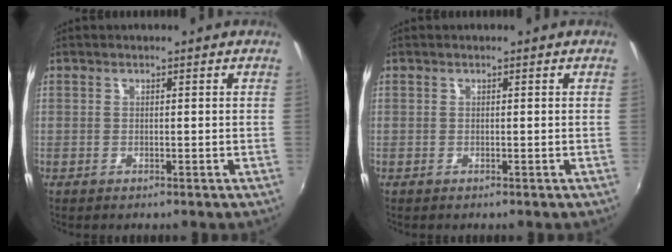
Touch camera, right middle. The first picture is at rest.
{"total": 0.0}